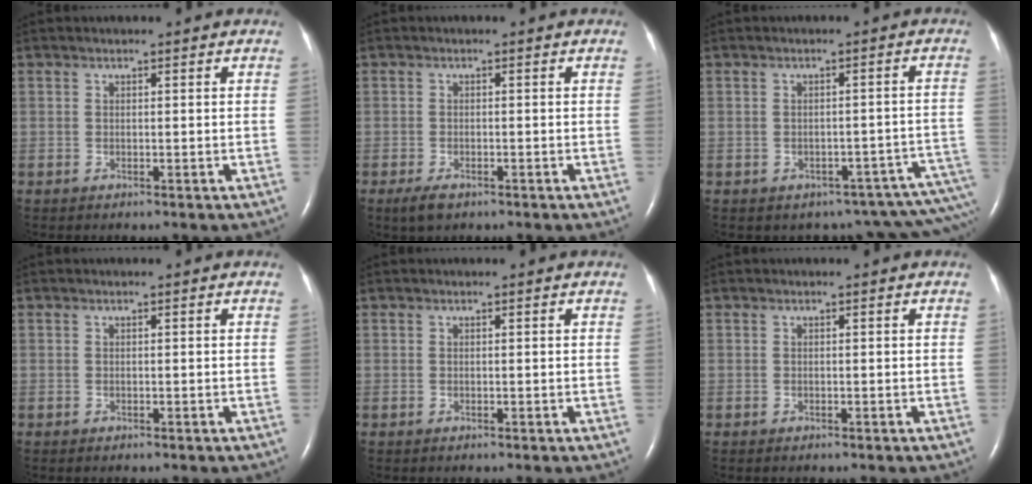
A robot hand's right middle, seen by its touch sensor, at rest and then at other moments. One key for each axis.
{"total": 2.5, "fx": -1.6, "fy": 1.1, "fz": 1.7, "tx": -0.043, "ty": -0.006, "tz": -0.024}
{"total": 12.0, "fx": -8.2, "fy": 6.2, "fz": 6.1, "tx": -0.035, "ty": 0.046, "tz": -0.080}
{"total": 0.0}
{"total": 0.0}
{"total": 0.5, "fx": -0.4, "fy": 0.2, "fz": 0.3, "tx": -0.008, "ty": 0.000, "tz": -0.004}